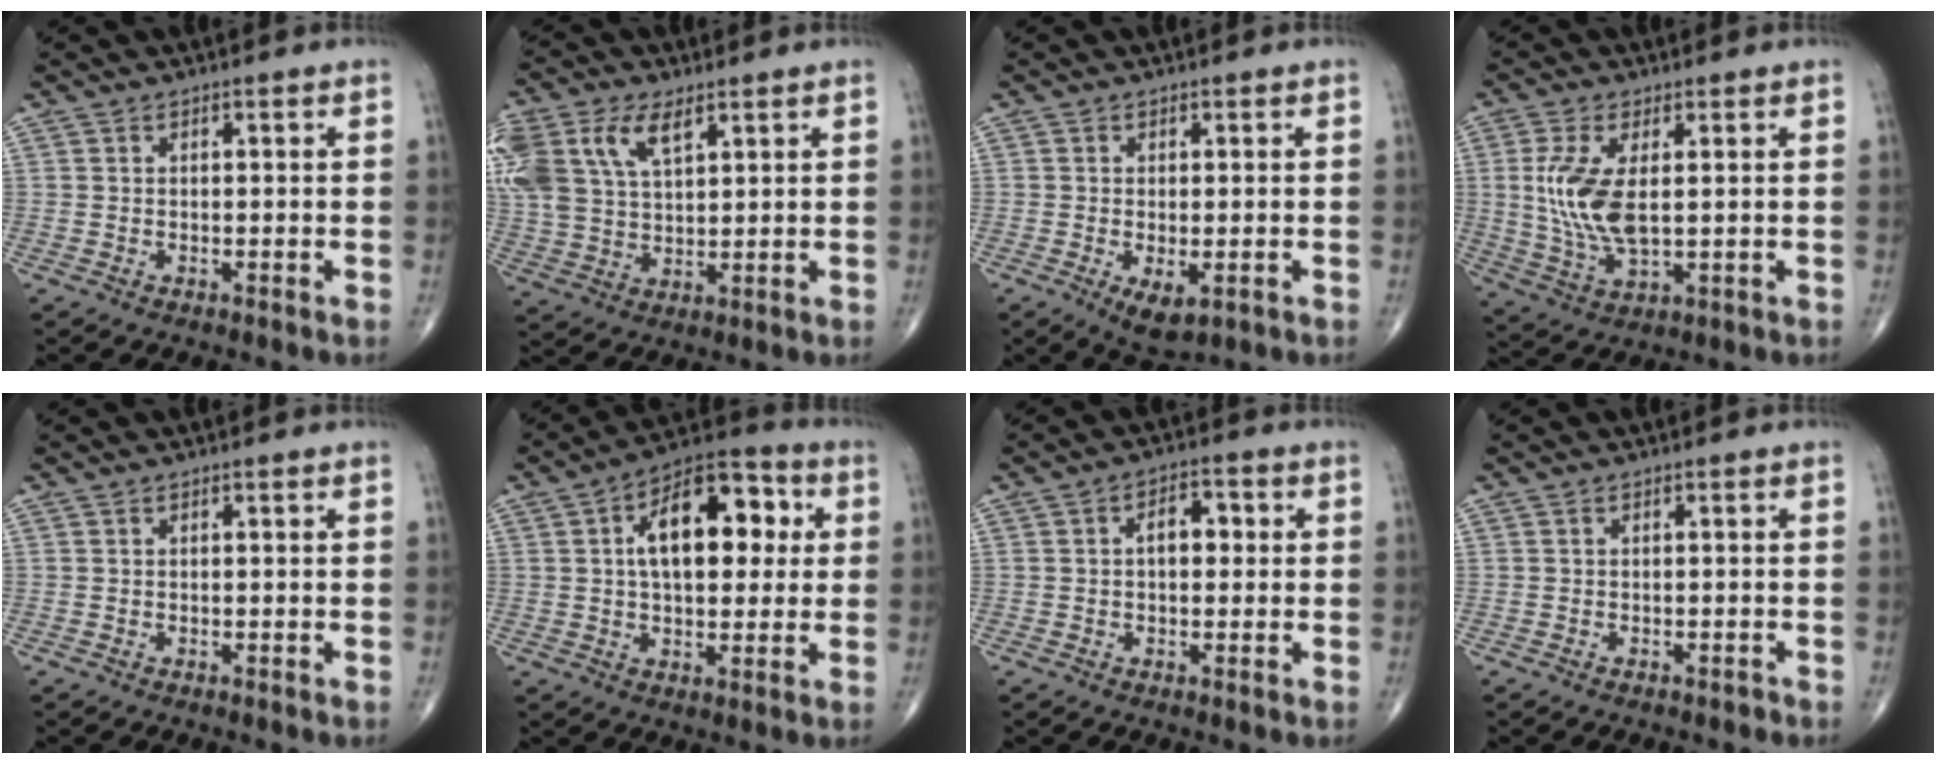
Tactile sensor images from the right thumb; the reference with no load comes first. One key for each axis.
{"total": 17.3, "fx": 7.7, "fy": 10.2, "fz": 11.7, "tx": -0.282, "ty": 0.009, "tz": 0.149}
{"total": 4.7, "fx": -1.4, "fy": 2.1, "fz": 4.0, "tx": -0.068, "ty": -0.012, "tz": -0.015}
{"total": 11.0, "fx": 1.3, "fy": 5.0, "fz": 9.7, "tx": -0.211, "ty": -0.012, "tz": 0.035}
{"total": 0.0}
{"total": 16.5, "fx": 3.4, "fy": 9.0, "fz": 13.5, "tx": -0.175, "ty": 0.020, "tz": 0.046}
{"total": 5.1, "fx": 0.6, "fy": 3.1, "fz": 4.0, "tx": -0.050, "ty": 0.016, "tz": 0.003}
{"total": 0.7, "fx": -0.6, "fy": 0.4, "fz": 0.2, "tx": -0.003, "ty": 0.002, "tz": -0.011}